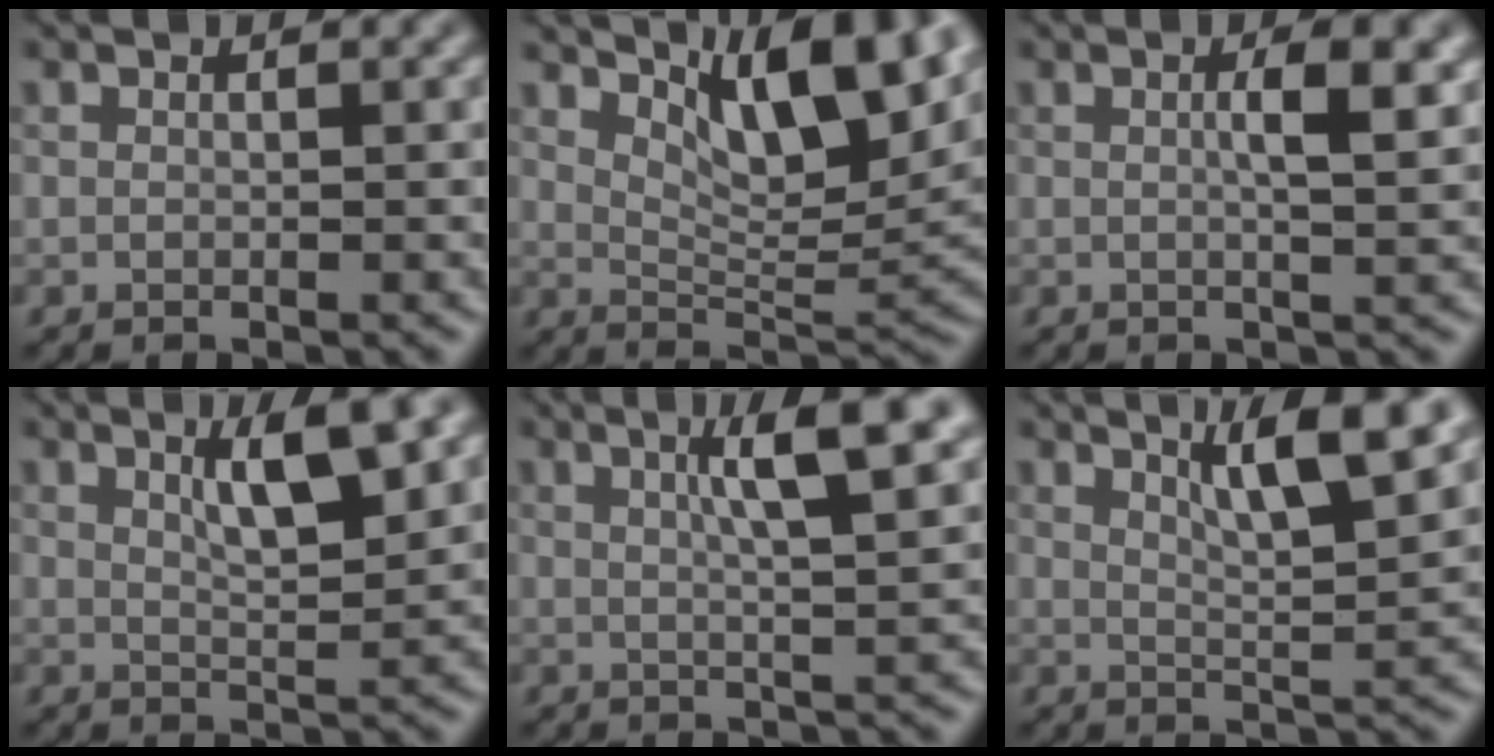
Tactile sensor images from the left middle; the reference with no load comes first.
{"total": 9.0, "force": [5.2, 2.9, 6.7], "torque": [-0.104, -0.001, 0.091]}
{"total": 3.4, "force": [0.6, 0.8, 3.3], "torque": [-0.047, 0.004, 0.005]}
{"total": 4.8, "force": [2.2, 1.0, 4.2], "torque": [-0.068, 0.001, 0.035]}
{"total": 6.3, "force": [2.4, 1.3, 5.7], "torque": [-0.074, 0.011, 0.033]}
{"total": 6.2, "force": [3.4, 1.1, 5.1], "torque": [-0.075, 0.004, 0.057]}